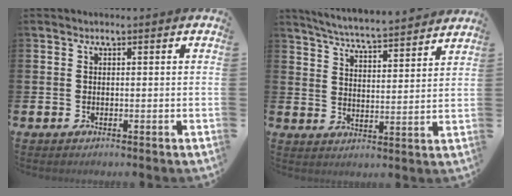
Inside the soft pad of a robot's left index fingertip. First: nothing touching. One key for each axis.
{"total": 5.7, "fx": 5.6, "fy": -0.3, "fz": 0.9, "tx": -0.044, "ty": -0.045, "tz": 0.096}